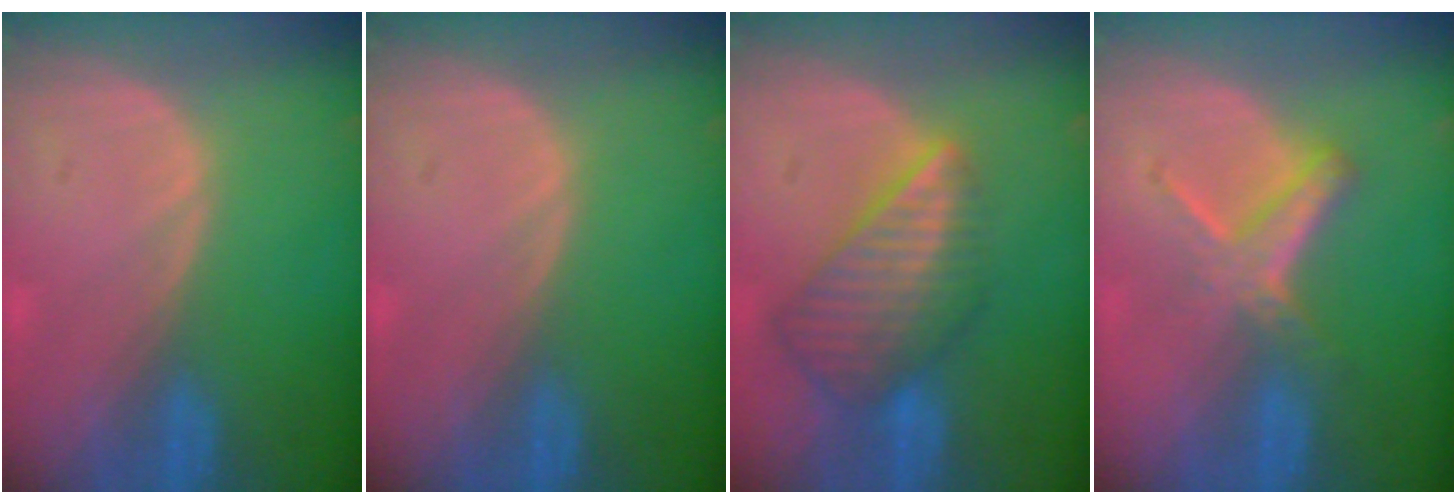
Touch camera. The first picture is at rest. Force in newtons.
{"total": 0.0}
{"total": 8.8, "press": 7.6, "slide": 4.4}
{"total": 5.8, "press": 5.2, "slide": 2.7}